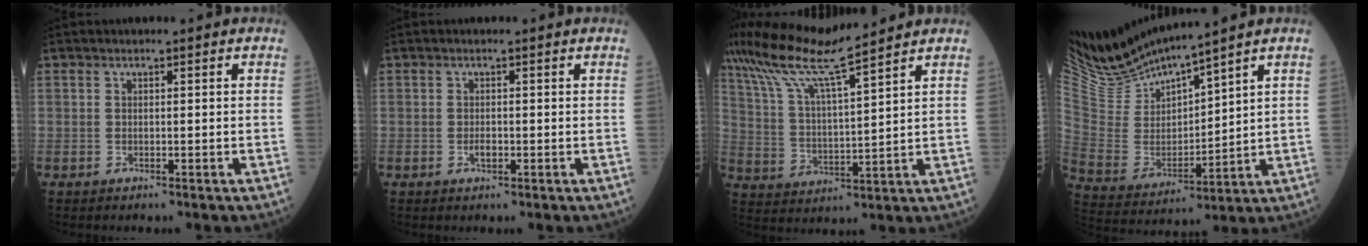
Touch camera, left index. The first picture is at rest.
{"total": 0.9, "force": [-0.3, 0.4, 0.7], "torque": [-0.015, -0.001, -0.004]}
{"total": 11.2, "force": [9.7, -1.0, 5.6], "torque": [-0.122, 0.014, 0.188]}
{"total": 10.7, "force": [10.4, -1.1, 2.3], "torque": [-0.075, -0.010, 0.230]}